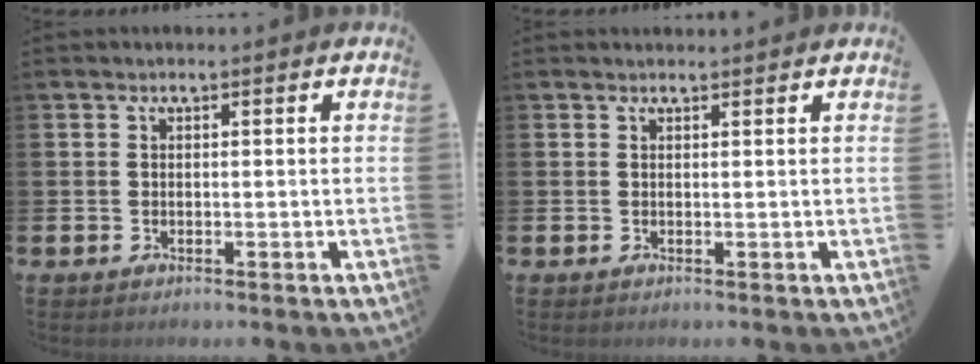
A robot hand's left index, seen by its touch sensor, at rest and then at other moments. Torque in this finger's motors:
{"motor_torque": [0.18, -0.28, 0.03, 0.01]}